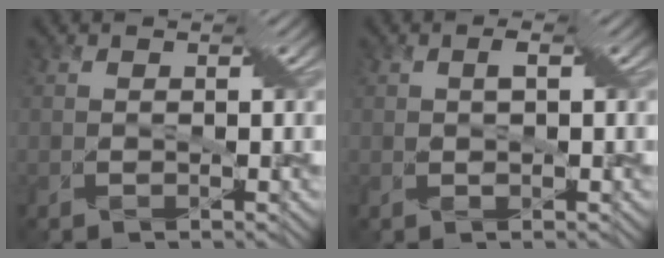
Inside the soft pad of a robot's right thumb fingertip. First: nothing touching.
{"total": 1.6, "force": [0.2, 0.5, 1.5], "torque": [-0.032, -0.001, 0.006]}